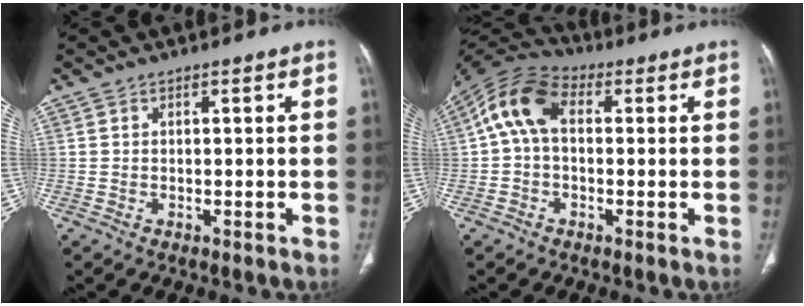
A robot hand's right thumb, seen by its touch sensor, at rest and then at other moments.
{"total": 10.4, "force": [1.3, 6.9, 7.7], "torque": [-0.144, 0.030, 0.010]}